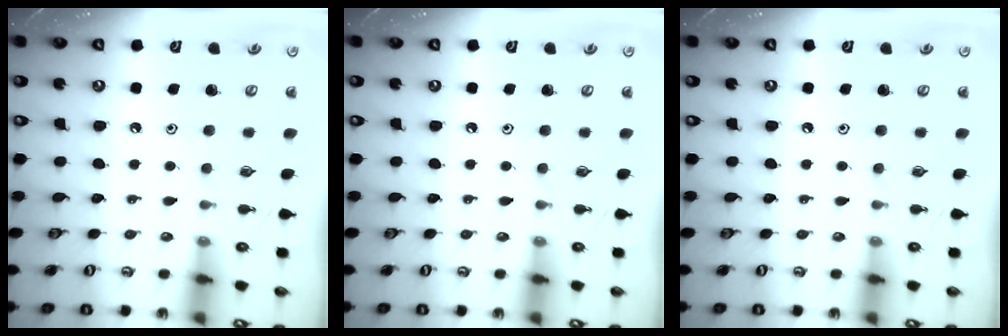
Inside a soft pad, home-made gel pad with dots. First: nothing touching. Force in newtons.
{"total": 0.0}
{"total": 0.0}